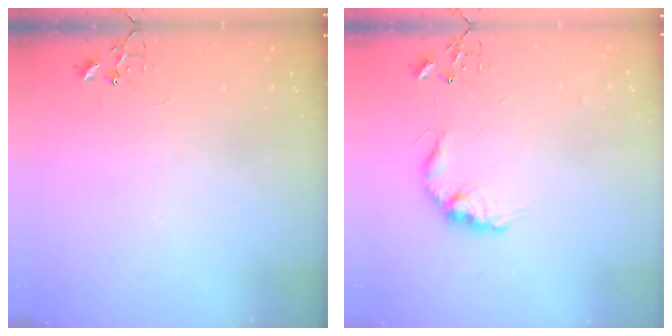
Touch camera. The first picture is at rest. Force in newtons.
{"total": 10.6, "press": 10.6, "slide": 0.5}